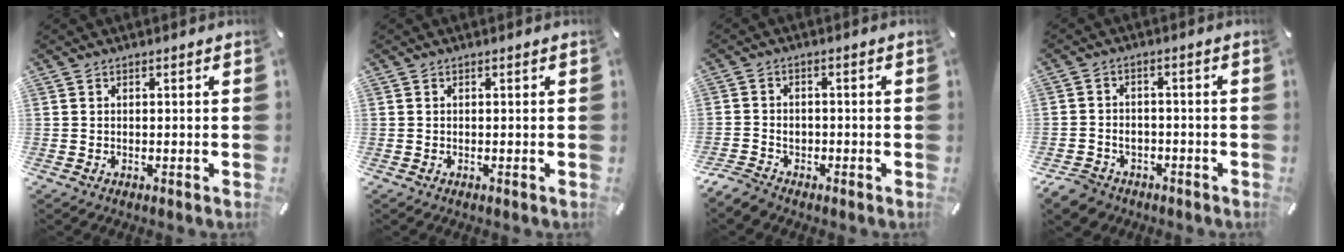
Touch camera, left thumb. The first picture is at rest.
{"total": 0.0}
{"total": 4.0, "force": [-2.7, 2.8, 1.3], "torque": [-0.032, 0.014, -0.053]}
{"total": 5.6, "force": [-3.3, 4.2, 1.6], "torque": [-0.050, 0.015, -0.065]}